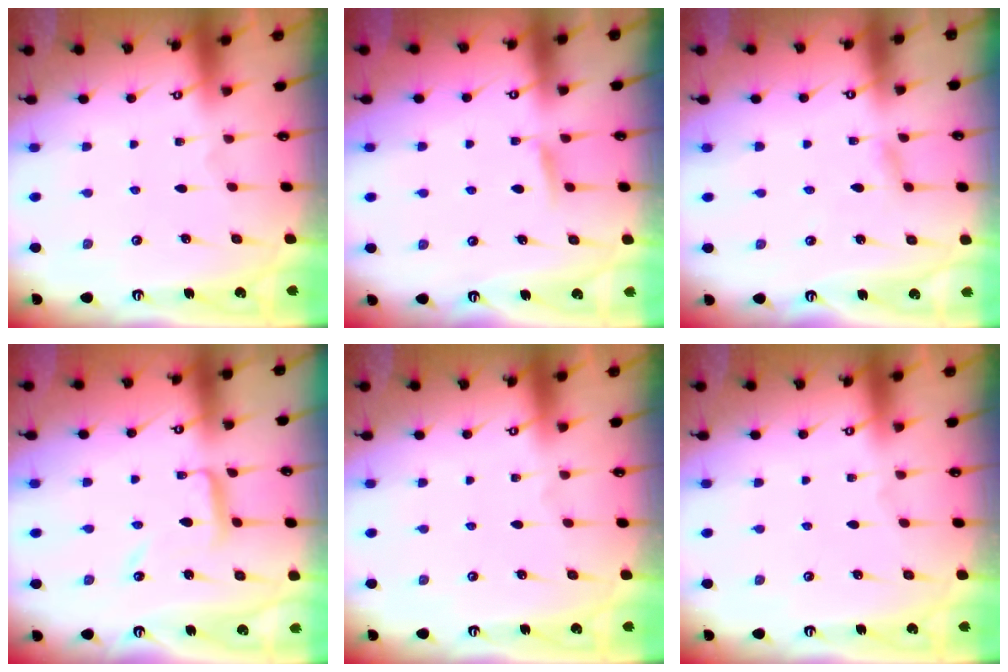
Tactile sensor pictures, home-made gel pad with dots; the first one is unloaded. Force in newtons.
{"total": 4.4, "press": 4.4, "slide": 0.7}
{"total": 3.1, "press": 3.1, "slide": 0.3}
{"total": 8.8, "press": 8.7, "slide": 0.7}
{"total": 0.0}
{"total": 0.0}